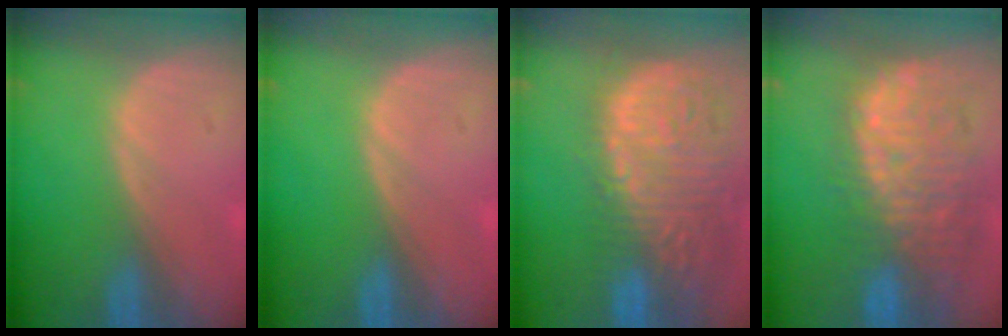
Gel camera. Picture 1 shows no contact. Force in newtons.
{"total": 0.0}
{"total": 15.3, "press": 12.7, "slide": 8.5}
{"total": 12.2, "press": 10.9, "slide": 5.5}